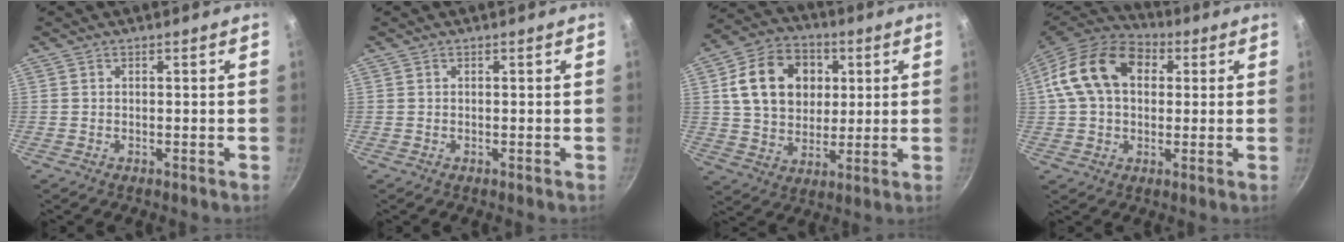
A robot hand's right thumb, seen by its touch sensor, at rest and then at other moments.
{"total": 0.0}
{"total": 16.5, "force": [3.8, 12.8, 9.7], "torque": [-0.138, 0.007, 0.061]}
{"total": 16.1, "force": [3.6, 11.5, 10.8], "torque": [-0.170, 0.026, 0.046]}